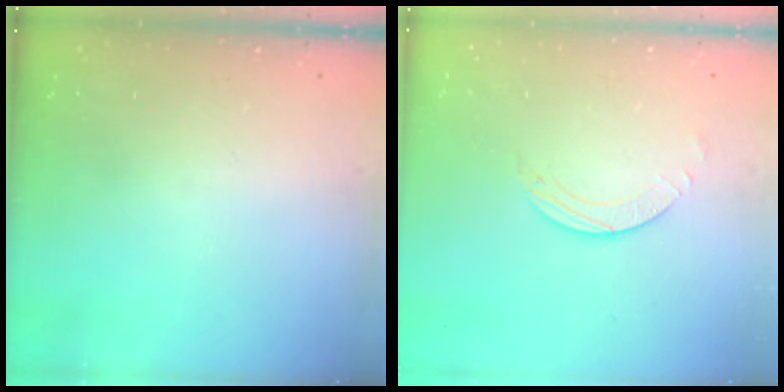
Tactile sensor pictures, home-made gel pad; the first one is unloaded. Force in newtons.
{"total": 2.0, "press": 2.0, "slide": 0.2}